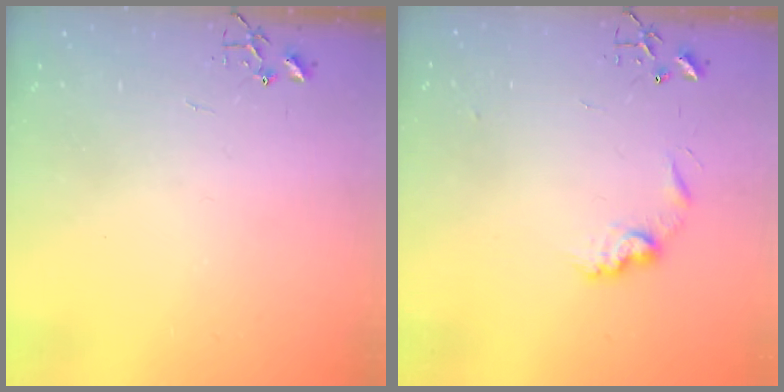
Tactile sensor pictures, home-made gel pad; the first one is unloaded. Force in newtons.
{"total": 8.4, "press": 8.4, "slide": 0.3}